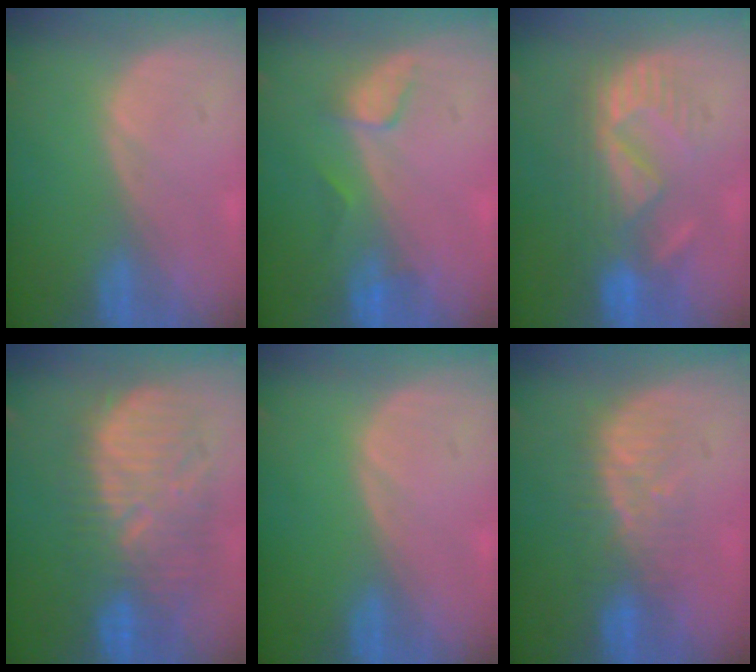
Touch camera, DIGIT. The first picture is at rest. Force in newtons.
{"total": 2.8, "press": 2.7, "slide": 0.4}
{"total": 8.6, "press": 8.1, "slide": 2.9}
{"total": 11.3, "press": 10.9, "slide": 3.1}
{"total": 0.0}
{"total": 5.7, "press": 5.5, "slide": 1.4}